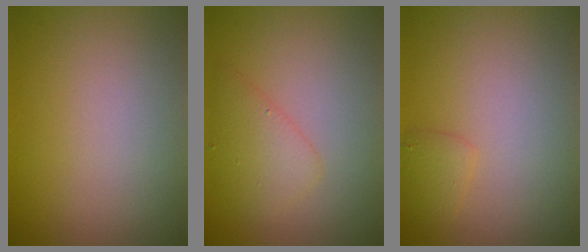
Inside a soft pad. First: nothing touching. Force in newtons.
{"total": 2.7, "press": 2.7, "slide": 0.3}
{"total": 1.2, "press": 1.2, "slide": 0.1}